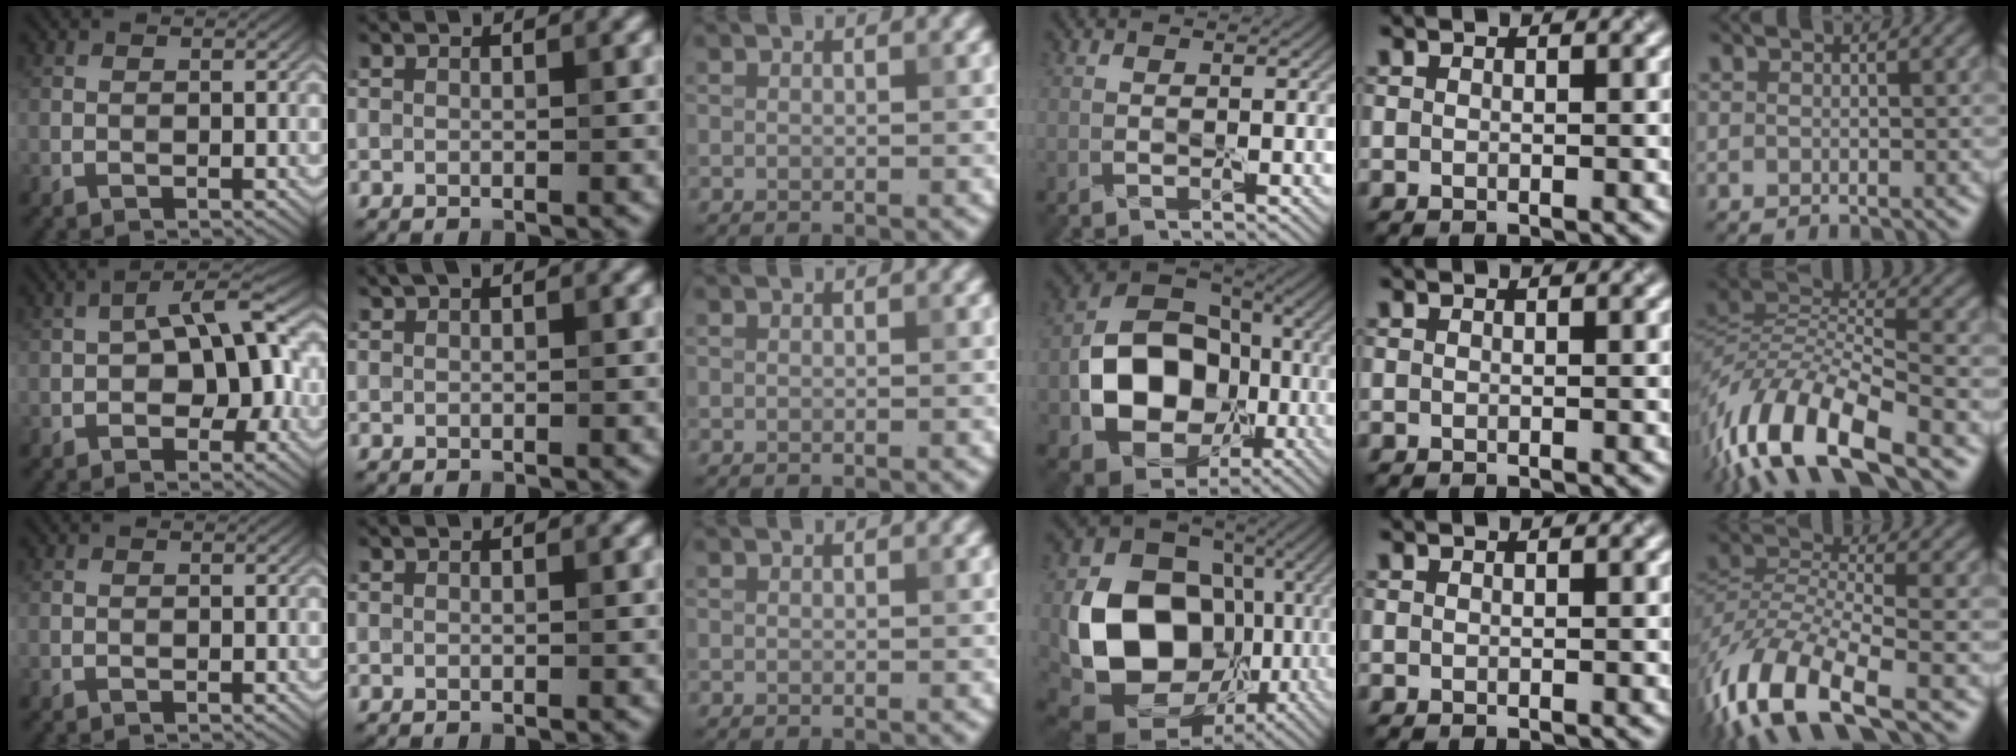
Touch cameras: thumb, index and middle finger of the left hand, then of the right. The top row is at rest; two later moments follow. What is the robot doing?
{"motion": "peel", "object": "plastic screen protector"}